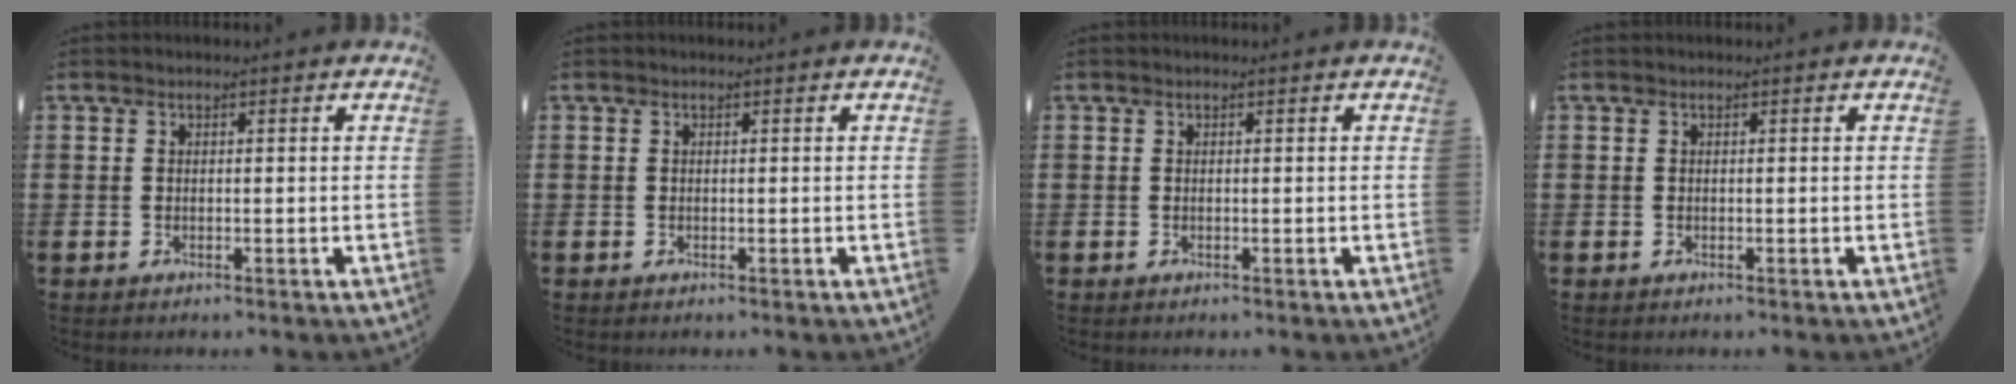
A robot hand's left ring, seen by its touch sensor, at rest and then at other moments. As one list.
[{"total": 0.0}, {"total": 0.0}, {"total": 0.0}]